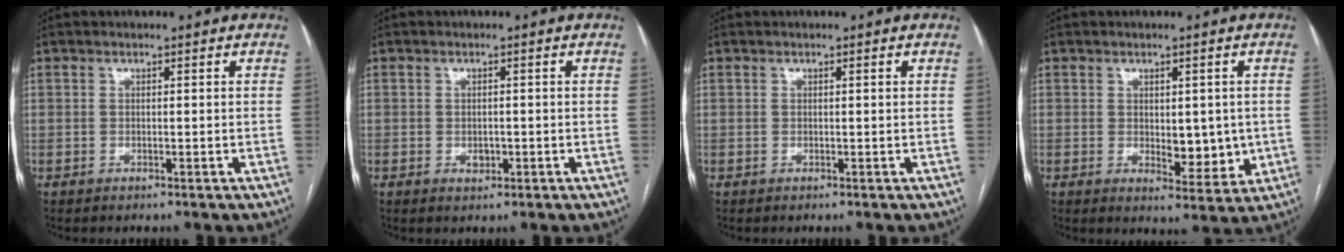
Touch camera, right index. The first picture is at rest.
{"total": 1.6, "force": [-0.5, 1.1, 1.1], "torque": [-0.017, 0.000, -0.003]}
{"total": 0.0}
{"total": 6.2, "force": [-0.2, 3.1, 5.4], "torque": [-0.069, -0.008, 0.008]}